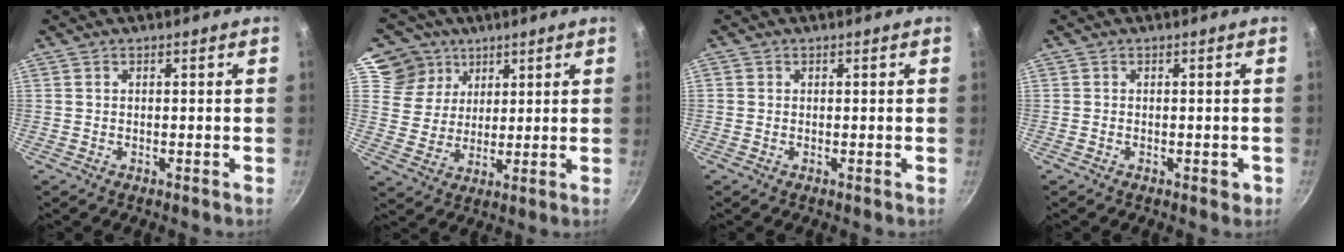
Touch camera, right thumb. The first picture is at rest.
{"total": 10.0, "force": [5.5, 8.2, 1.8], "torque": [-0.002, -0.022, 0.096]}
{"total": 0.0}
{"total": 1.6, "force": [-0.6, 1.0, 1.1], "torque": [-0.009, 0.005, -0.008]}